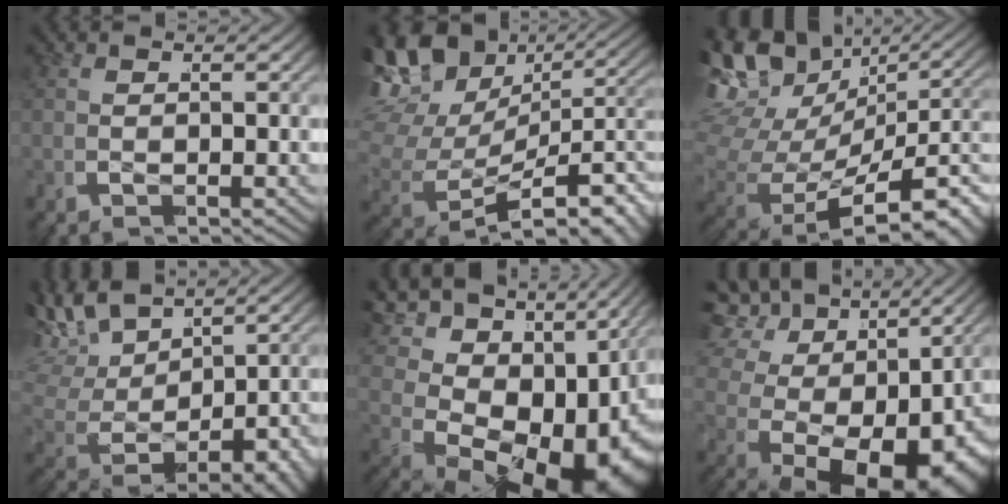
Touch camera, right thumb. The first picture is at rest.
{"total": 12.9, "force": [-0.5, 9.6, 8.7], "torque": [-0.175, -0.008, -0.006]}
{"total": 14.3, "force": [-1.1, 10.5, 9.7], "torque": [-0.203, -0.033, -0.010]}
{"total": 9.2, "force": [0.8, 6.5, 6.4], "torque": [-0.158, -0.021, 0.024]}
{"total": 17.3, "force": [-1.2, 11.7, 12.8], "torque": [-0.230, -0.024, -0.013]}
{"total": 16.3, "force": [-1.6, 11.9, 11.0], "torque": [-0.207, -0.030, -0.022]}